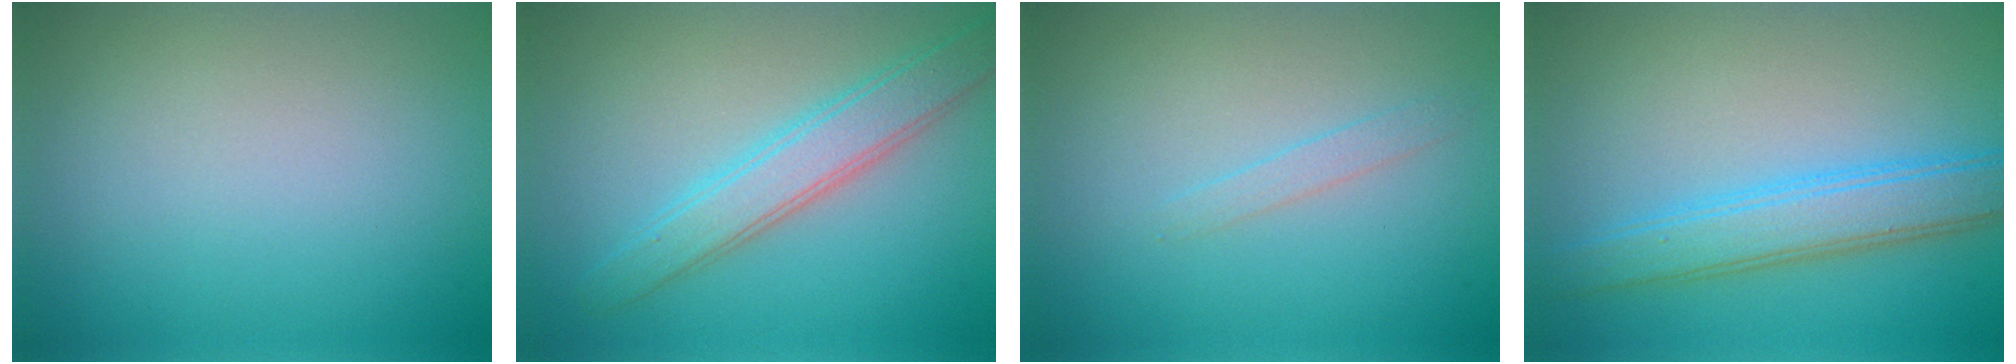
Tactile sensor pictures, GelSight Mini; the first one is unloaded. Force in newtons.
{"total": 3.9, "press": 3.9, "slide": 0.1}
{"total": 0.9, "press": 0.9, "slide": 0.2}
{"total": 4.5, "press": 4.5, "slide": 0.1}